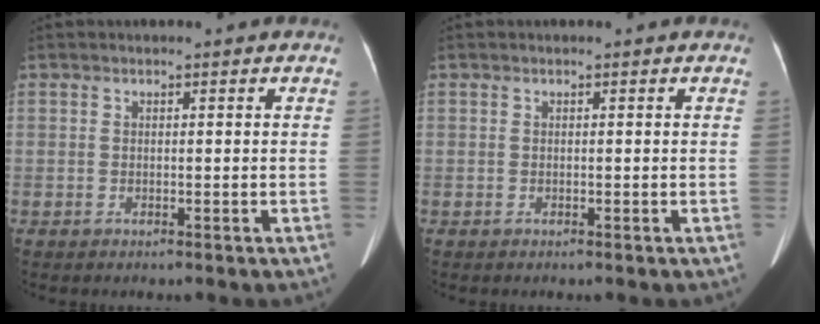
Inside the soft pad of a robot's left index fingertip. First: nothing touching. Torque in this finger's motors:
{"motor_torque": [0.08, -0.02, 0.00, -0.01]}